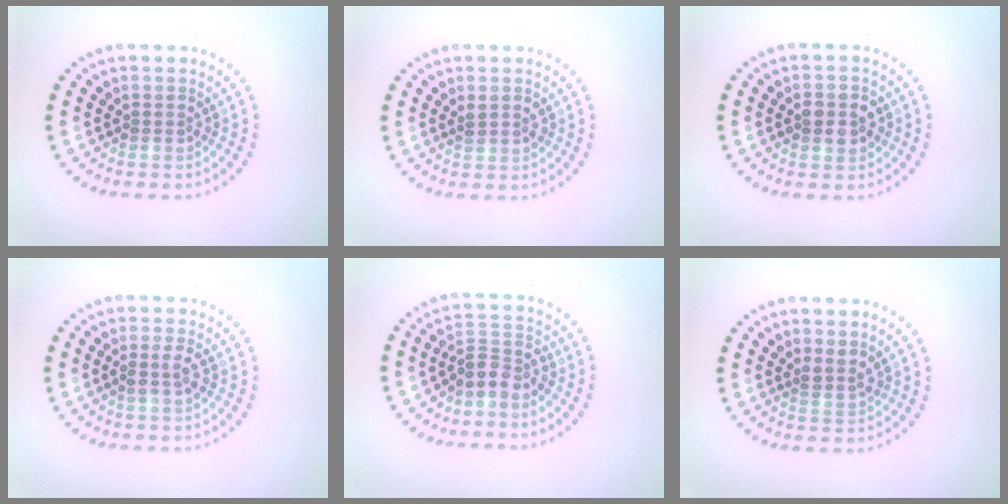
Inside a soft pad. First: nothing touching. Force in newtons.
{"total": 1.1, "press": 1.0, "slide": 0.2}
{"total": 2.7, "press": 2.6, "slide": 0.3}
{"total": 1.4, "press": 1.3, "slide": 0.5}
{"total": 2.6, "press": 2.0, "slide": 1.6}
{"total": 1.6, "press": 1.2, "slide": 1.1}